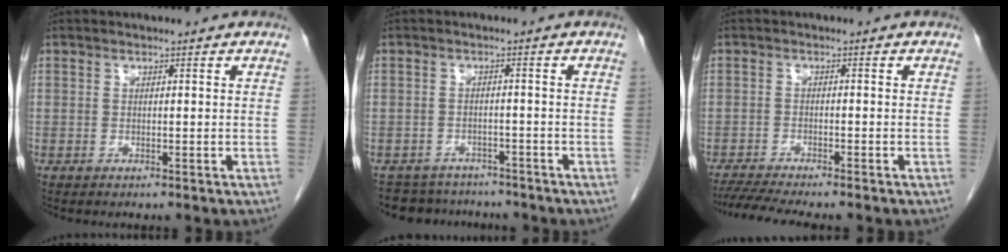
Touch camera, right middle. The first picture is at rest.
{"total": 7.0, "force": [-6.4, 2.8, 0.2], "torque": [0.000, 0.012, -0.084]}
{"total": 7.5, "force": [-6.6, -0.1, 3.6], "torque": [-0.057, -0.015, -0.108]}